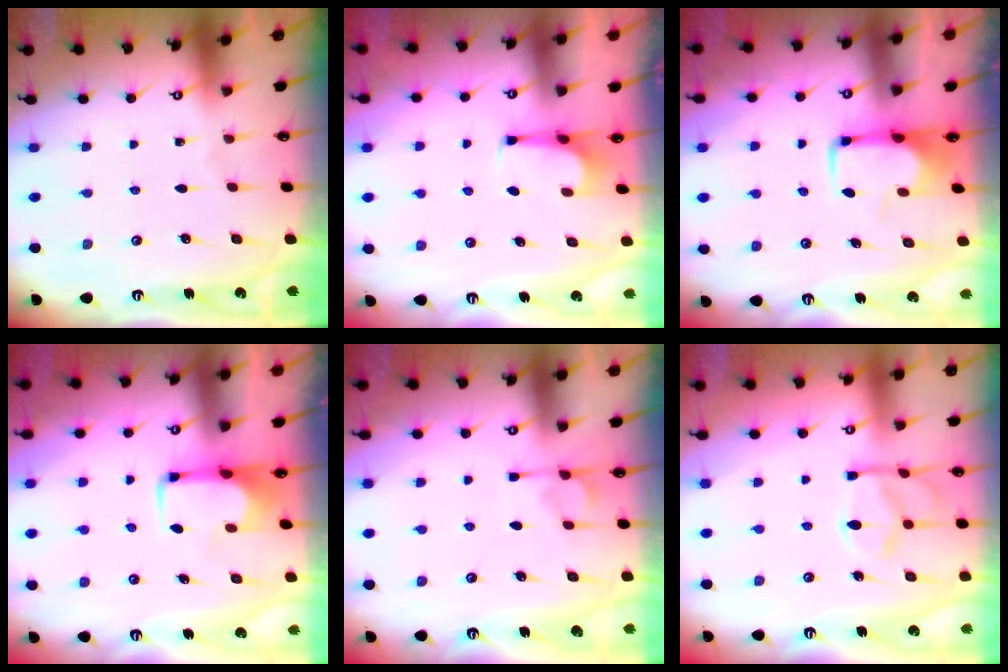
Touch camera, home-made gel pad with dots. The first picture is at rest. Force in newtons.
{"total": 0.7, "press": 0.7, "slide": 0.3}
{"total": 2.0, "press": 1.9, "slide": 0.4}
{"total": 2.1, "press": 2.1, "slide": 0.4}
{"total": 1.2, "press": 0.6, "slide": 1.1}
{"total": 12.6, "press": 12.5, "slide": 1.3}